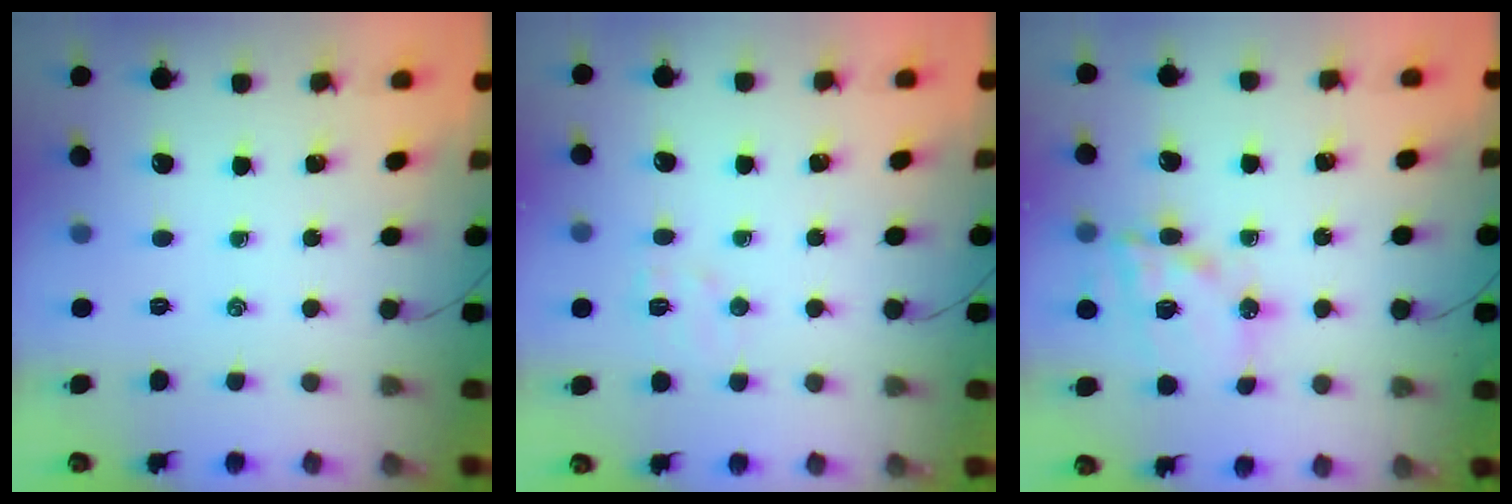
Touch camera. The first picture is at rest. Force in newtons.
{"total": 5.7, "press": 5.5, "slide": 1.4}
{"total": 15.7, "press": 15.3, "slide": 3.5}